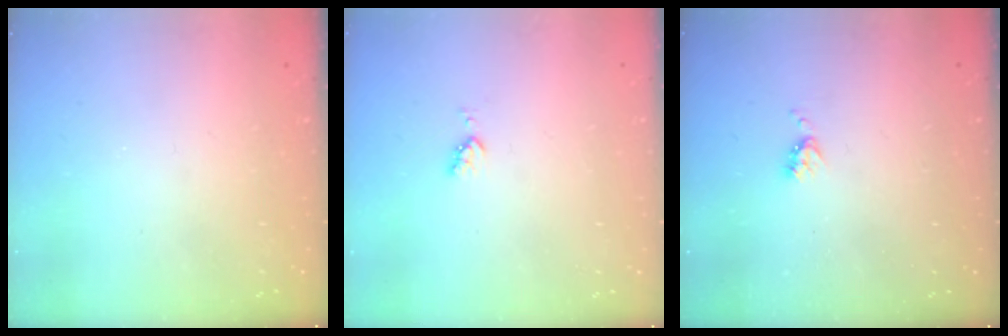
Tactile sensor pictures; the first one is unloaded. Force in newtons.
{"total": 3.6, "press": 3.5, "slide": 0.4}
{"total": 4.0, "press": 3.9, "slide": 0.6}